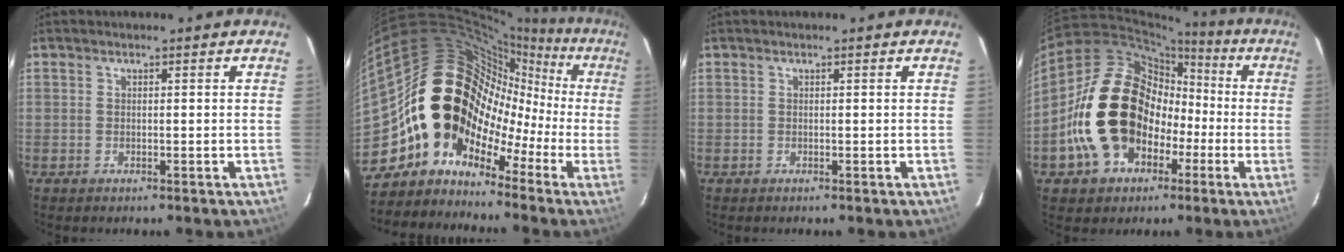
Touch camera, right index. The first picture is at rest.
{"total": 19.0, "force": [-6.1, 14.8, 10.2], "torque": [-0.164, 0.037, -0.120]}
{"total": 0.0}
{"total": 19.6, "force": [-3.3, 16.0, 10.8], "torque": [-0.235, 0.044, -0.026]}